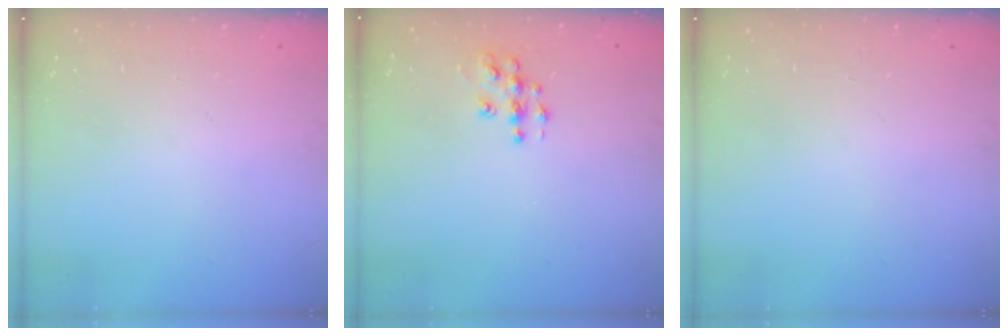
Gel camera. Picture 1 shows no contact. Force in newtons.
{"total": 7.1, "press": 7.1, "slide": 0.3}
{"total": 0.0}